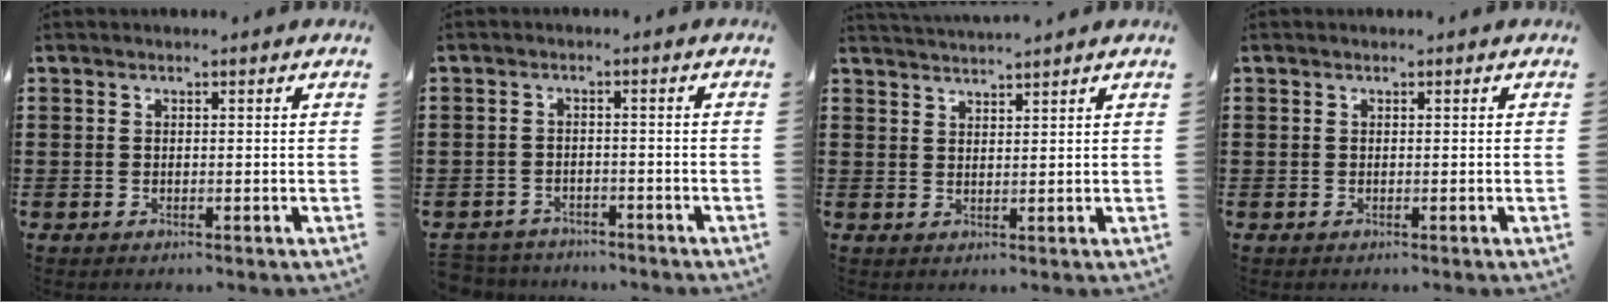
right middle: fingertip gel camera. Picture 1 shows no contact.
{"total": 2.7, "force": [-2.6, 0.6, -0.3], "torque": [-0.002, 0.000, -0.061]}
{"total": 2.1, "force": [2.1, -0.1, 0.0], "torque": [-0.006, 0.000, 0.042]}
{"total": 0.0}